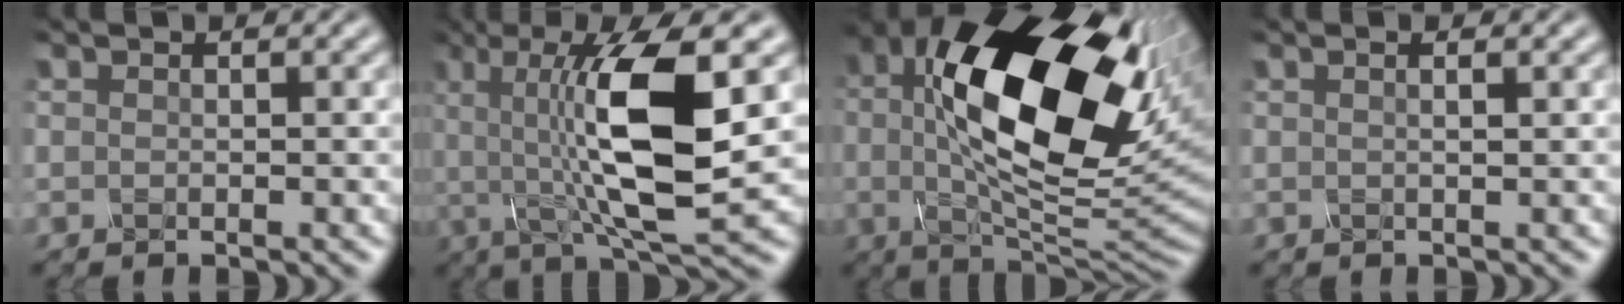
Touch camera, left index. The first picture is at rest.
{"total": 11.0, "force": [1.1, 2.8, 10.6], "torque": [-0.177, -0.001, 0.021]}
{"total": 18.2, "force": [3.7, 8.7, 15.6], "torque": [-0.254, -0.004, 0.057]}
{"total": 1.6, "force": [0.6, 0.6, 1.4], "torque": [-0.008, 0.001, -0.005]}